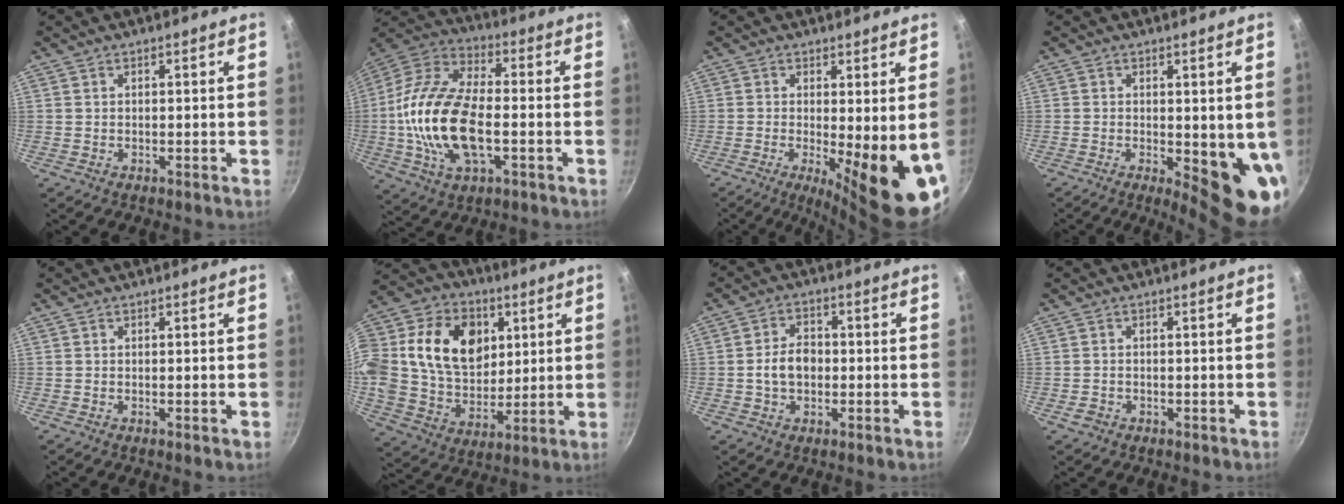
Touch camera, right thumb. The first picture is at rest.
{"total": 20.3, "force": [-2.8, 10.3, 17.2], "torque": [-0.333, 0.030, -0.065]}
{"total": 12.4, "force": [-1.8, 2.9, 12.0], "torque": [-0.140, -0.023, -0.018]}
{"total": 10.2, "force": [-1.2, 3.5, 9.5], "torque": [-0.097, -0.017, -0.008]}
{"total": 0.0}
{"total": 27.9, "force": [6.9, 20.6, 17.5], "torque": [-0.342, 0.021, 0.123]}
{"total": 5.9, "force": [-0.7, 4.2, 4.0], "torque": [-0.053, 0.017, -0.016]}
{"total": 1.7, "force": [-0.9, 1.3, 0.6], "torque": [-0.012, 0.009, -0.014]}